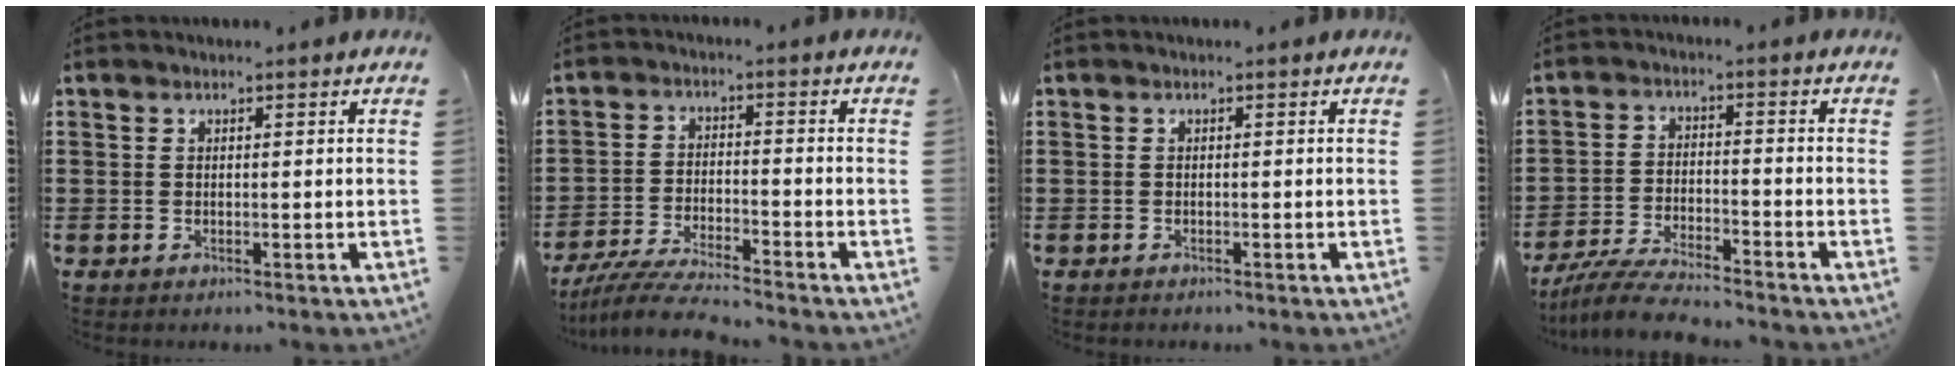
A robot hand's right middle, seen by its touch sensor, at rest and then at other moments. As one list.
[{"total": 5.9, "force": [-5.4, 0.0, 2.2], "torque": [-0.054, -0.016, -0.108]}, {"total": 0.0}, {"total": 6.1, "force": [-5.7, 0.3, 2.1], "torque": [-0.052, -0.007, -0.113]}]